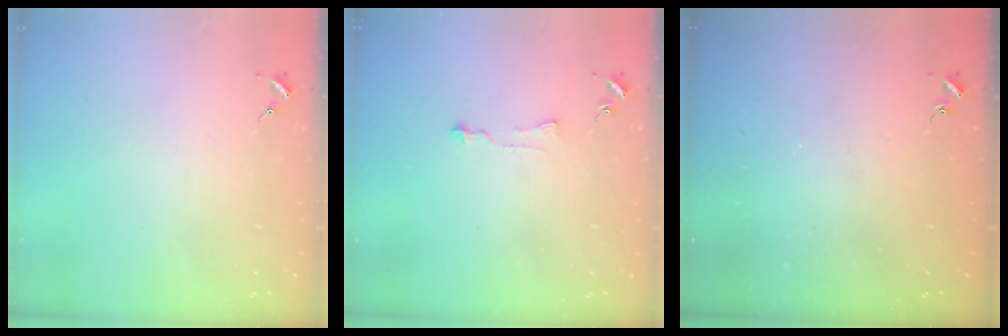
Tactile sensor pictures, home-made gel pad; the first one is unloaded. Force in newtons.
{"total": 3.9, "press": 3.8, "slide": 0.3}
{"total": 0.9, "press": 0.8, "slide": 0.2}